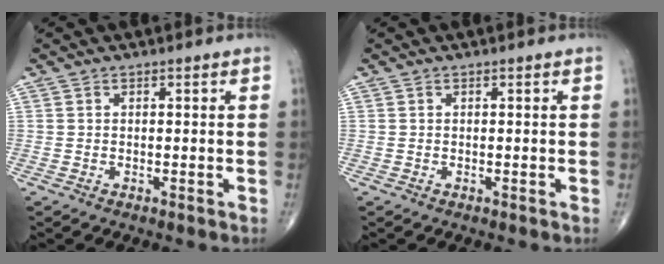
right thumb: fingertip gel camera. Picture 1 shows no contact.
{"total": 0.0}